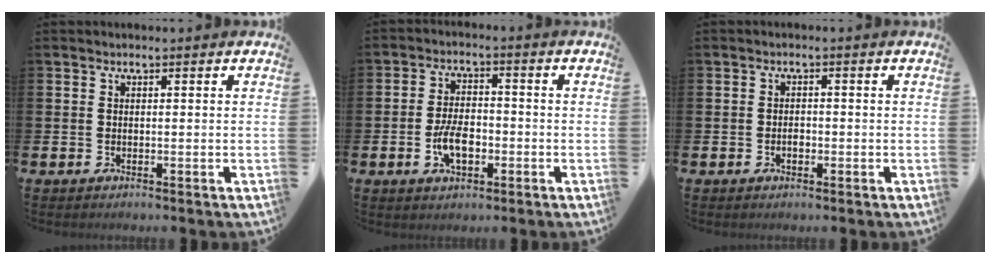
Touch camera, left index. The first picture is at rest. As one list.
[{"total": 5.5, "force": [-1.6, 2.9, 4.4], "torque": [-0.082, 0.007, -0.029]}, {"total": 1.3, "force": [-0.4, 0.9, 0.9], "torque": [-0.009, 0.000, -0.011]}]